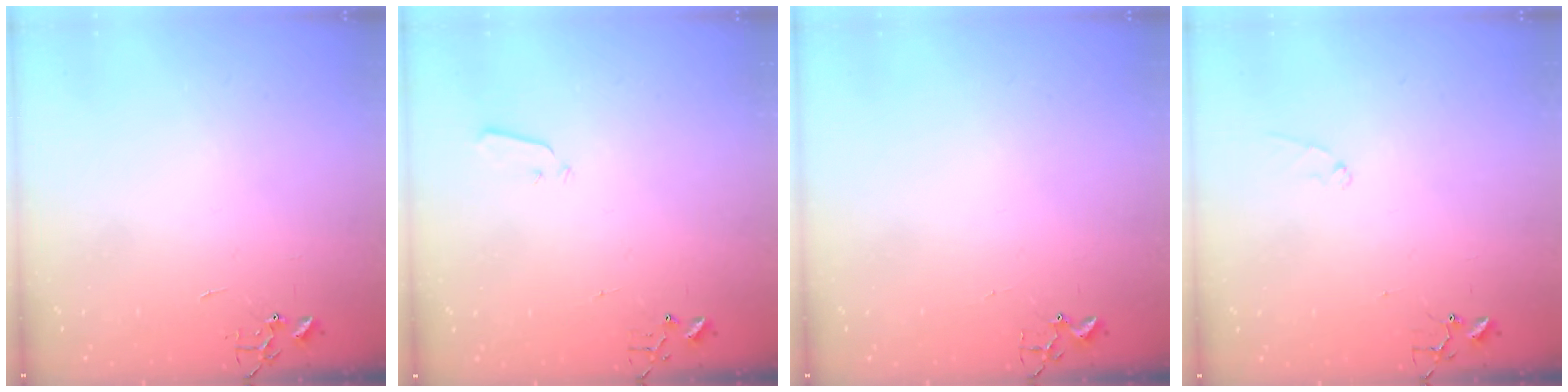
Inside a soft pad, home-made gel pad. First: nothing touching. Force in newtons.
{"total": 3.1, "press": 3.0, "slide": 0.7}
{"total": 1.8, "press": 1.8, "slide": 0.2}
{"total": 6.8, "press": 6.8, "slide": 0.7}